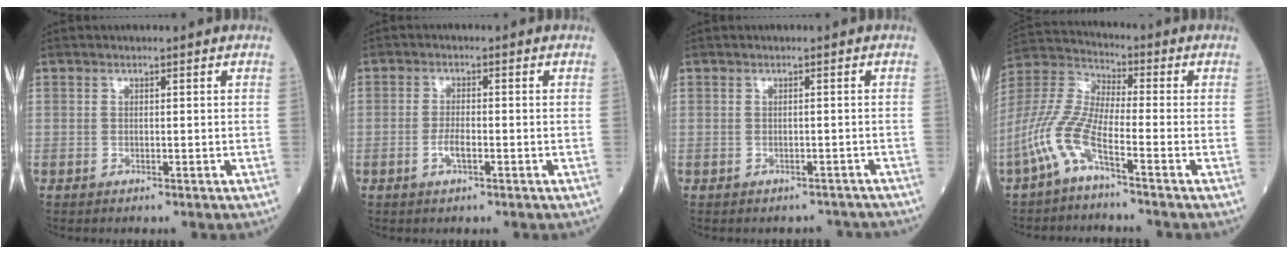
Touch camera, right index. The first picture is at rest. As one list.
[{"total": 2.4, "force": [-0.9, 0.6, 2.2], "torque": [-0.044, 0.000, -0.018]}, {"total": 2.8, "force": [-2.5, 1.2, 0.2], "torque": [0.002, 0.009, -0.028]}, {"total": 9.0, "force": [-4.8, 1.4, 7.4], "torque": [-0.186, 0.003, -0.108]}]